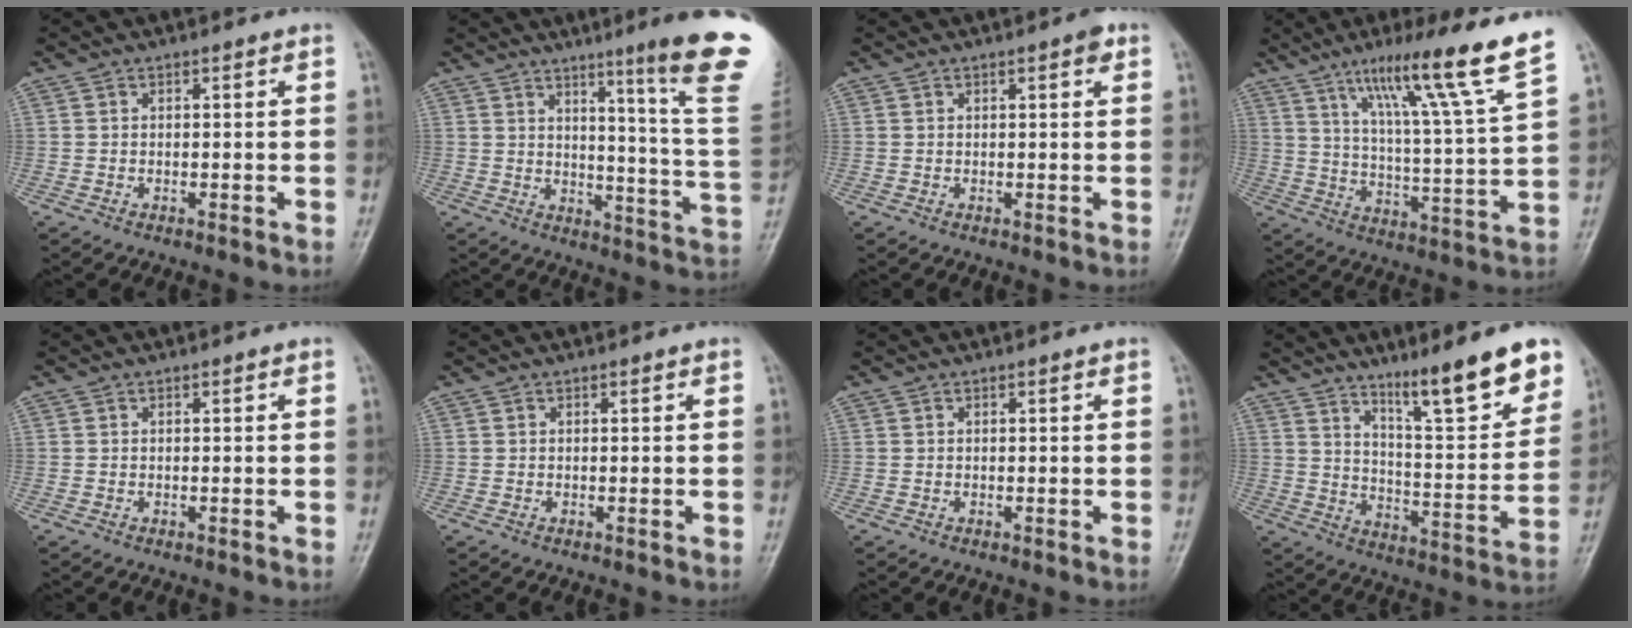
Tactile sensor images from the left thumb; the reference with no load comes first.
{"total": 18.8, "force": [11.1, -0.4, 15.2], "torque": [-0.179, -0.085, 0.140]}
{"total": 1.9, "force": [1.0, 0.5, 1.6], "torque": [-0.020, -0.001, 0.010]}
{"total": 17.7, "force": [11.3, -0.4, 13.6], "torque": [-0.201, -0.055, 0.175]}
{"total": 0.0}
{"total": 0.0}
{"total": 0.0}
{"total": 15.9, "force": [11.0, 2.6, 11.2], "torque": [-0.140, -0.074, 0.178]}